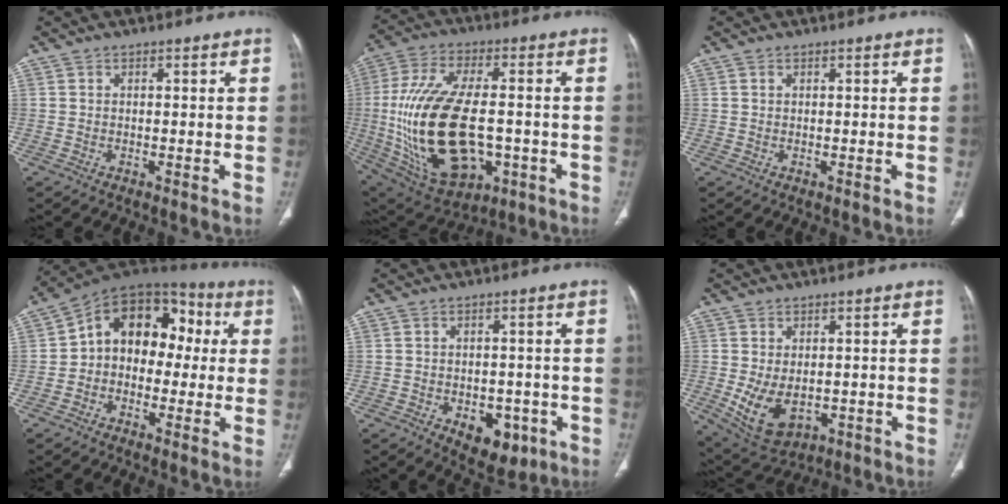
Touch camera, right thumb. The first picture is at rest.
{"total": 25.7, "force": [-3.2, 13.6, 21.6], "torque": [-0.439, 0.000, -0.025]}
{"total": 0.0}
{"total": 15.2, "force": [1.1, 11.0, 10.5], "torque": [-0.102, 0.051, 0.000]}
{"total": 8.0, "force": [-3.2, 5.0, 5.3], "torque": [-0.041, 0.010, -0.028]}
{"total": 8.8, "force": [-1.6, 5.7, 6.5], "torque": [-0.112, -0.009, -0.004]}